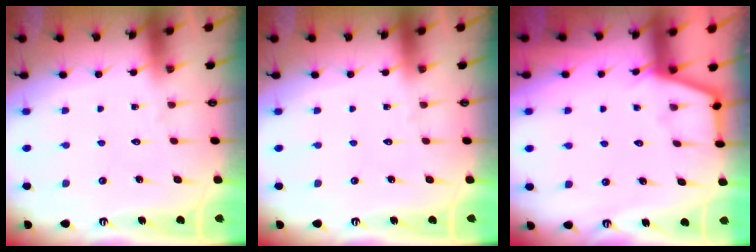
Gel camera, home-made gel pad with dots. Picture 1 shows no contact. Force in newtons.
{"total": 0.0}
{"total": 3.5, "press": 3.5, "slide": 0.4}